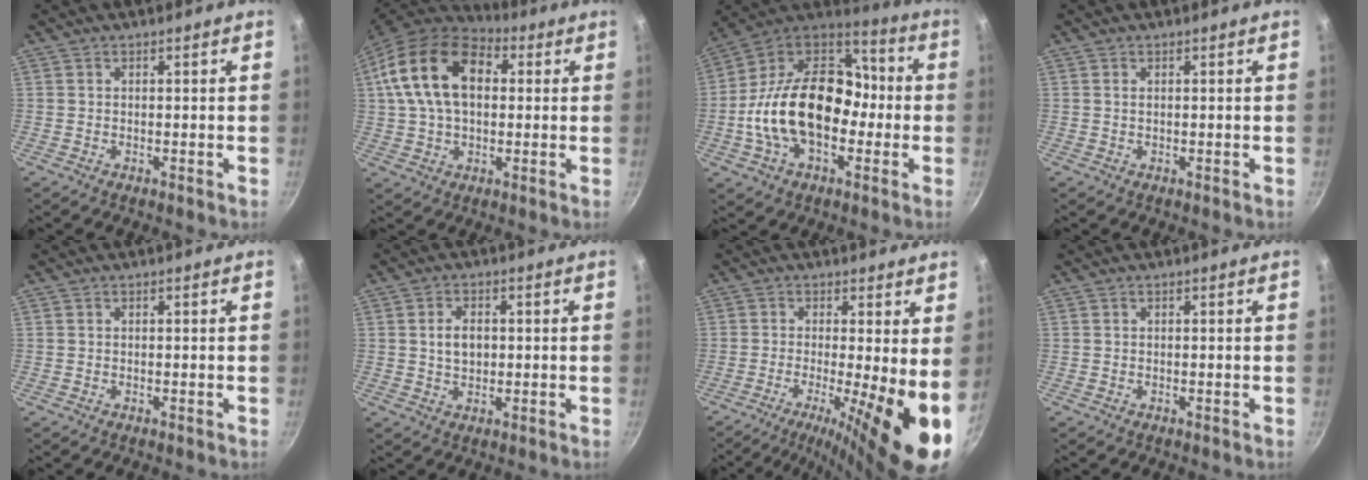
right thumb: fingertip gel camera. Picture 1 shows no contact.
{"total": 17.9, "force": [3.9, 11.4, 13.2], "torque": [-0.217, 0.017, 0.053]}
{"total": 24.3, "force": [-3.7, 16.2, 17.8], "torque": [-0.285, 0.060, -0.077]}
{"total": 0.6, "force": [0.1, 0.2, 0.6], "torque": [-0.012, 0.000, 0.001]}
{"total": 0.0}
{"total": 4.4, "force": [0.4, 3.0, 3.3], "torque": [-0.042, 0.005, 0.007]}
{"total": 11.8, "force": [-1.9, 1.8, 11.5], "torque": [-0.173, -0.014, -0.033]}
{"total": 0.0}